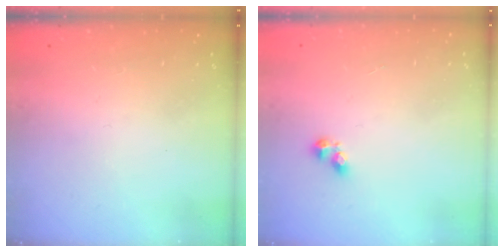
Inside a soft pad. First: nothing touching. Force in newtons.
{"total": 3.4, "press": 3.4, "slide": 0.5}